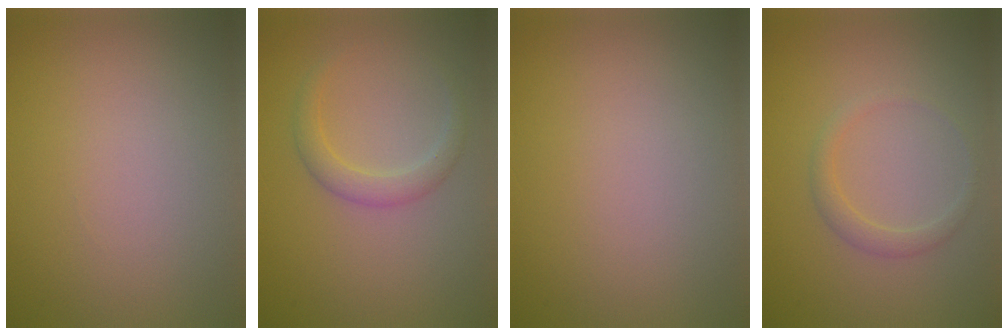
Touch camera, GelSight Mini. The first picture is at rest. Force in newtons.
{"total": 2.1, "press": 2.1, "slide": 0.1}
{"total": 0.0}
{"total": 1.5, "press": 1.5, "slide": 0.1}